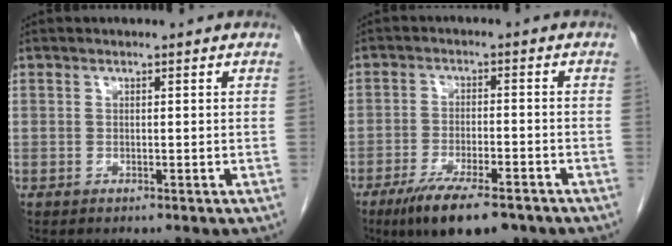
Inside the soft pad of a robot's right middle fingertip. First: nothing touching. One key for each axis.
{"total": 11.2, "fx": -7.9, "fy": 2.8, "fz": 7.4, "tx": -0.120, "ty": -0.019, "tz": -0.126}